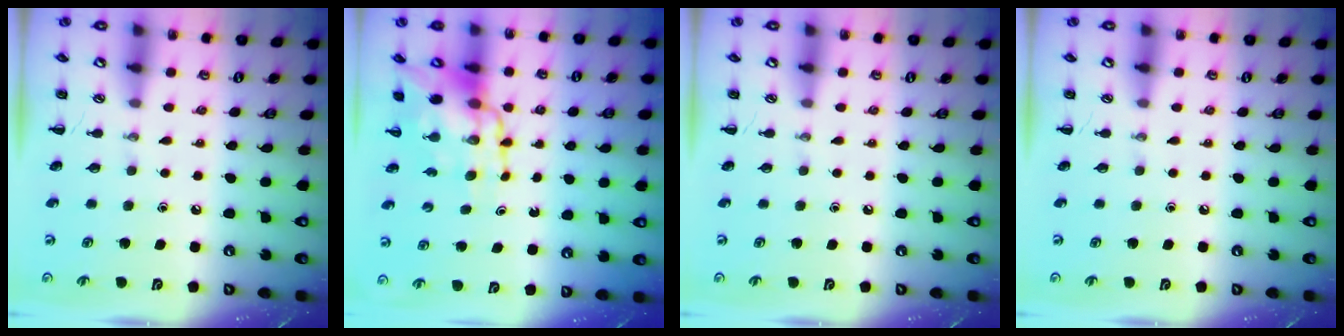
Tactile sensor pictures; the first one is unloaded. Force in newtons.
{"total": 12.5, "press": 12.0, "slide": 3.5}
{"total": 0.0}
{"total": 0.0}